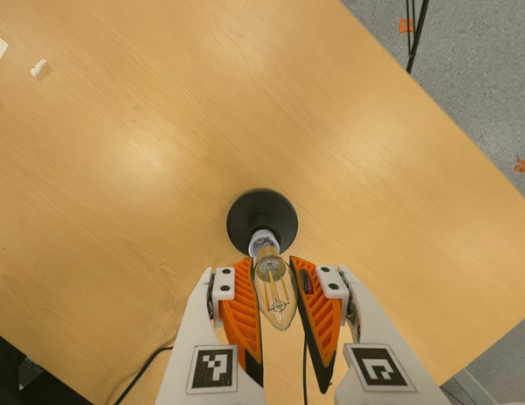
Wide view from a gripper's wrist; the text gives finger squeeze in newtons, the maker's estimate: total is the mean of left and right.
{"total": 20.5, "left": 22.2, "right": 18.9}